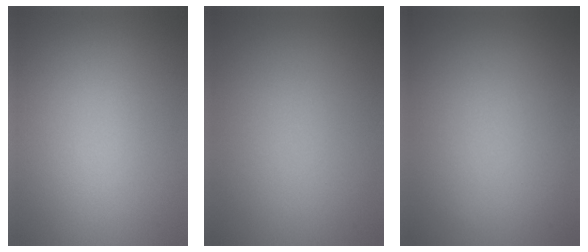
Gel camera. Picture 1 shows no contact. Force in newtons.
{"total": 0.0}
{"total": 0.0}